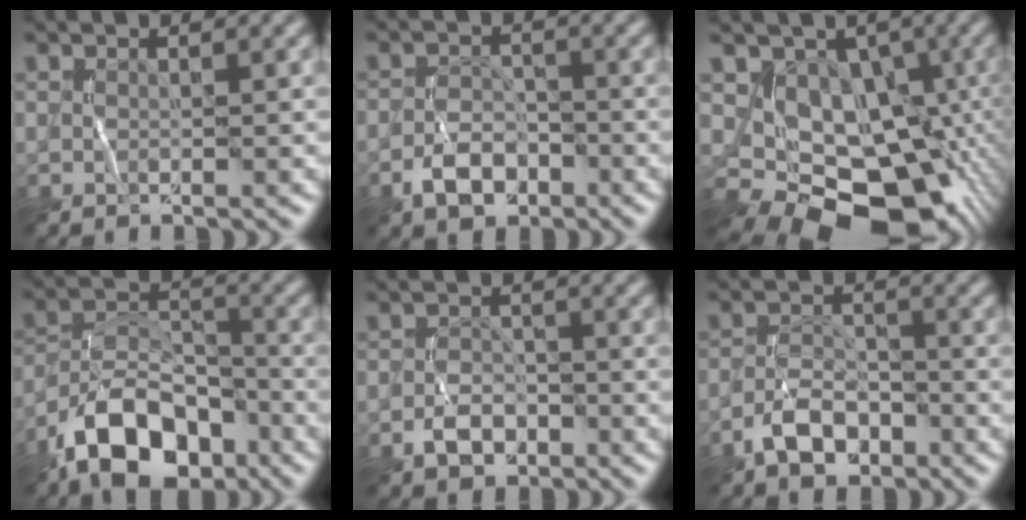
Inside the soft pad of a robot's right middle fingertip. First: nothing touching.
{"total": 3.3, "force": [-2.0, 2.1, 1.5], "torque": [-0.024, 0.006, -0.041]}
{"total": 11.6, "force": [-1.6, 8.6, 7.7], "torque": [-0.088, -0.019, -0.015]}
{"total": 9.1, "force": [-6.1, 4.8, 4.8], "torque": [-0.080, 0.008, -0.119]}
{"total": 2.3, "force": [-1.4, 1.5, 1.0], "torque": [-0.016, 0.007, -0.029]}
{"total": 3.8, "force": [-2.5, 2.1, 1.9], "torque": [-0.030, 0.008, -0.052]}